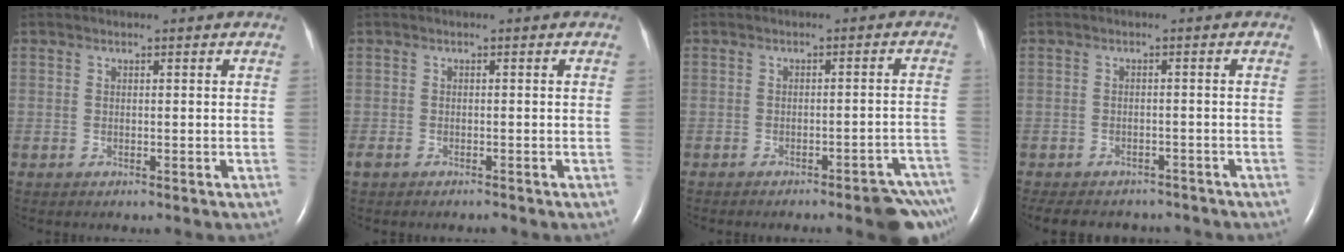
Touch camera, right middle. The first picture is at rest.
{"total": 1.6, "force": [-1.2, 0.6, 0.9], "torque": [-0.022, -0.002, -0.020]}
{"total": 8.2, "force": [-6.8, 1.0, 4.3], "torque": [-0.024, 0.004, -0.081]}
{"total": 11.0, "force": [-9.6, 4.3, 3.2], "torque": [-0.067, -0.001, -0.117]}